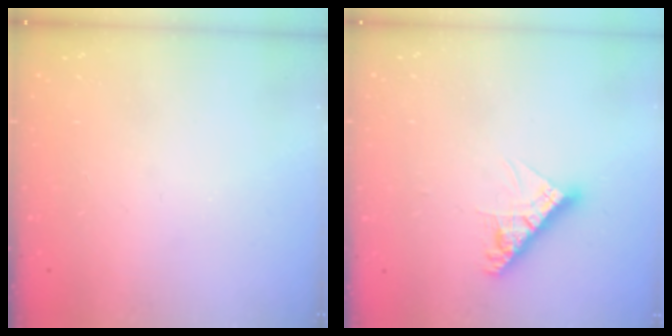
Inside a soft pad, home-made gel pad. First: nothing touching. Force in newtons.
{"total": 8.4, "press": 8.4, "slide": 0.3}